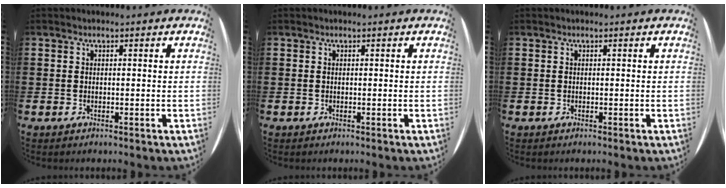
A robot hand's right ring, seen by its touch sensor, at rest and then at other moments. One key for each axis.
{"total": 0.0}
{"total": 0.0}